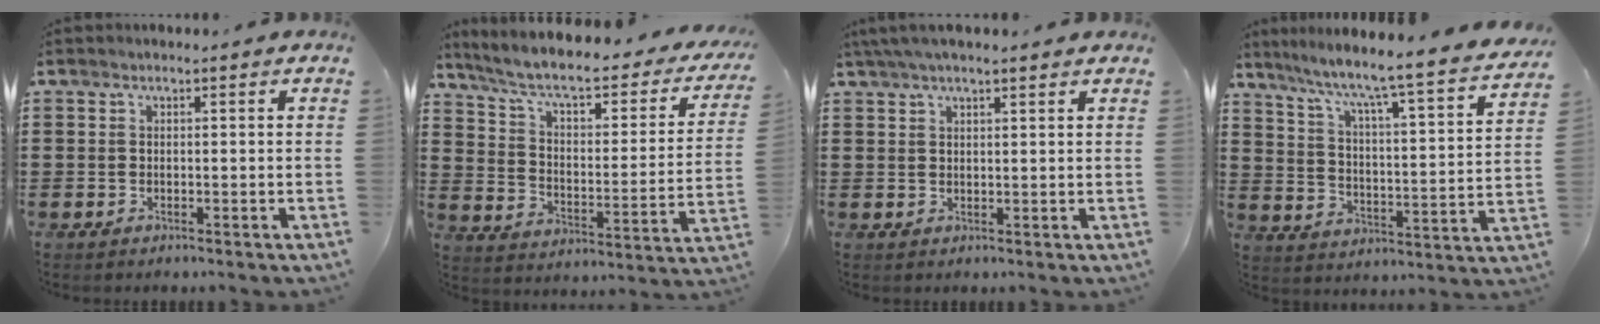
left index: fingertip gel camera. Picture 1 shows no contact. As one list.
[{"total": 6.5, "force": [5.2, 1.2, 3.8], "torque": [-0.096, -0.036, 0.082]}, {"total": 3.1, "force": [2.5, 0.4, 1.8], "torque": [-0.041, 0.005, 0.046]}, {"total": 5.3, "force": [4.6, -0.8, 2.5], "torque": [-0.072, -0.055, 0.062]}]